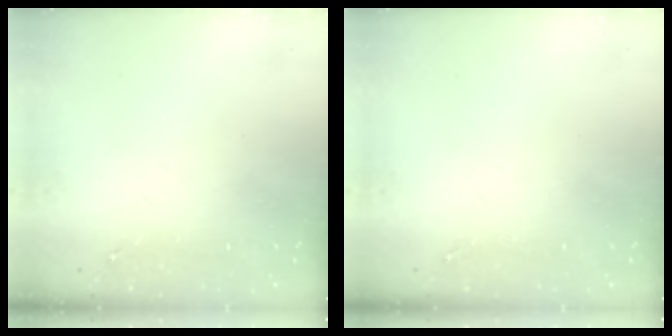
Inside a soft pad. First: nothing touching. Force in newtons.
{"total": 0.0}